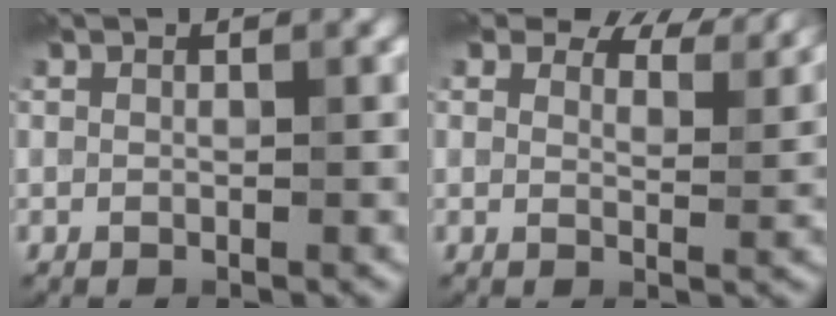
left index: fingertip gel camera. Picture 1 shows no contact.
{"total": 8.1, "force": [6.6, 3.0, 3.5], "torque": [-0.047, 0.008, 0.072]}